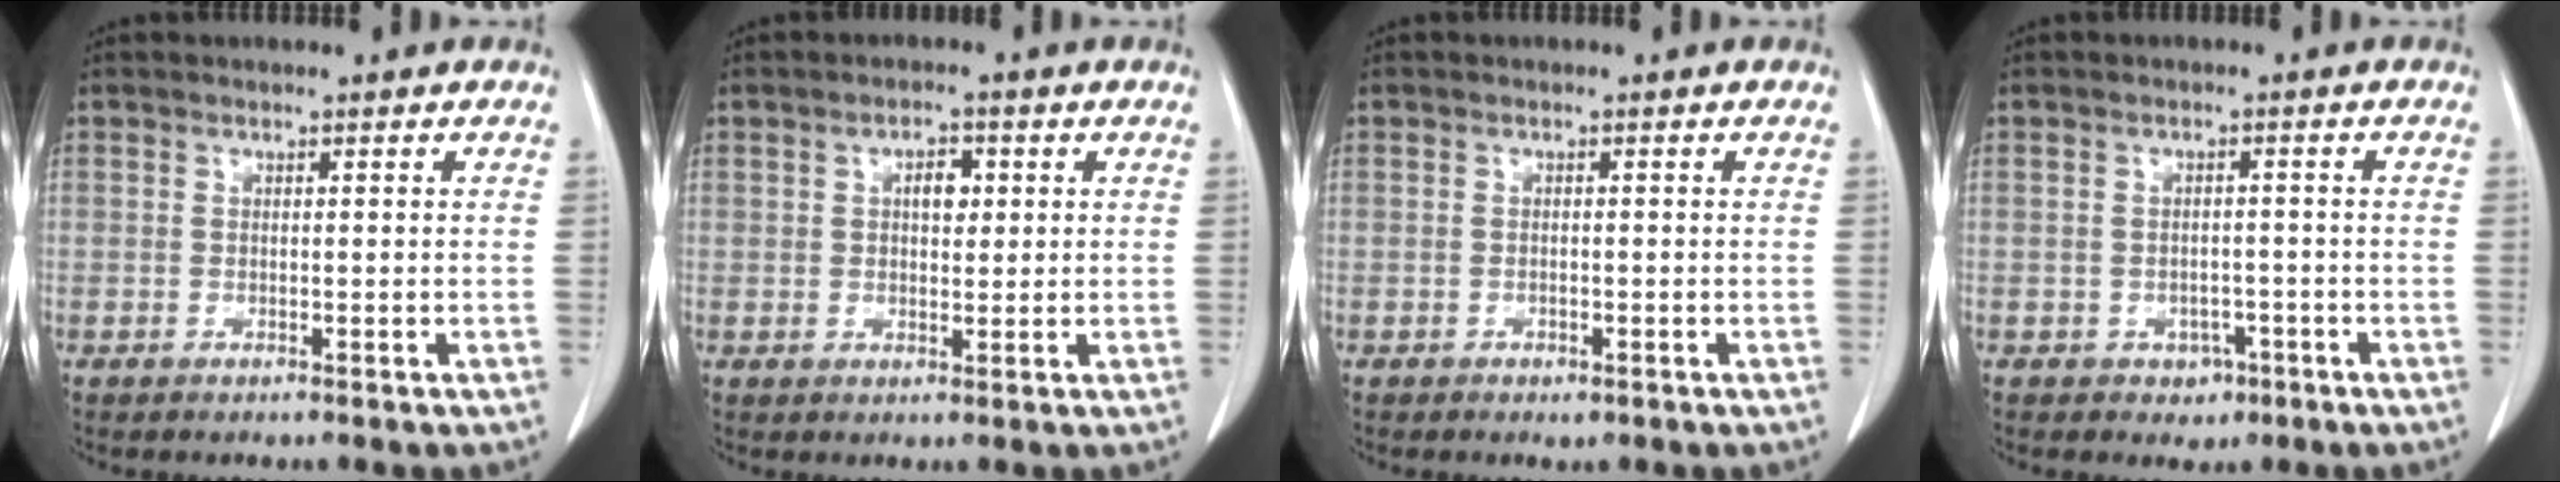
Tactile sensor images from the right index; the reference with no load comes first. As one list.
[{"total": 3.2, "force": [0.9, 1.7, 2.5], "torque": [-0.037, 0.004, 0.013]}, {"total": 1.0, "force": [-0.6, 0.6, 0.5], "torque": [-0.004, 0.001, -0.004]}, {"total": 2.9, "force": [-1.5, 2.2, 1.0], "torque": [-0.002, 0.008, -0.015]}]